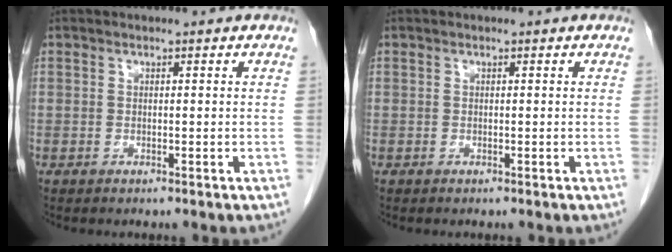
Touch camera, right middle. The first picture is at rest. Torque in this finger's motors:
{"motor_torque": [0.27, -0.14, 0.02, 0.01]}